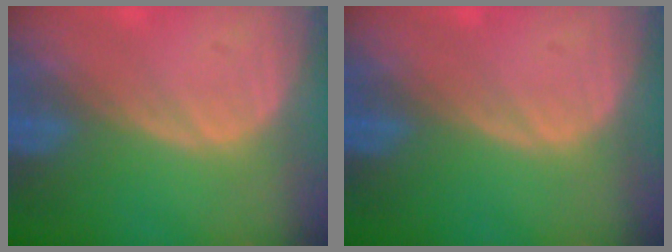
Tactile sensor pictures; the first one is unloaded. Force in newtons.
{"total": 0.0}